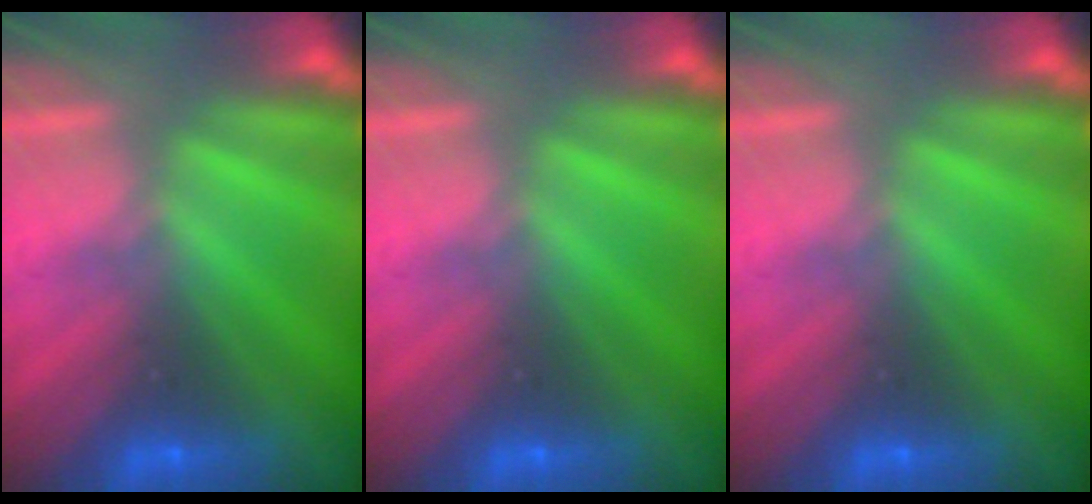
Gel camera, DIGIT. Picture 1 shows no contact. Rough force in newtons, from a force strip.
{"total": 0.0}
{"total": 0.0}